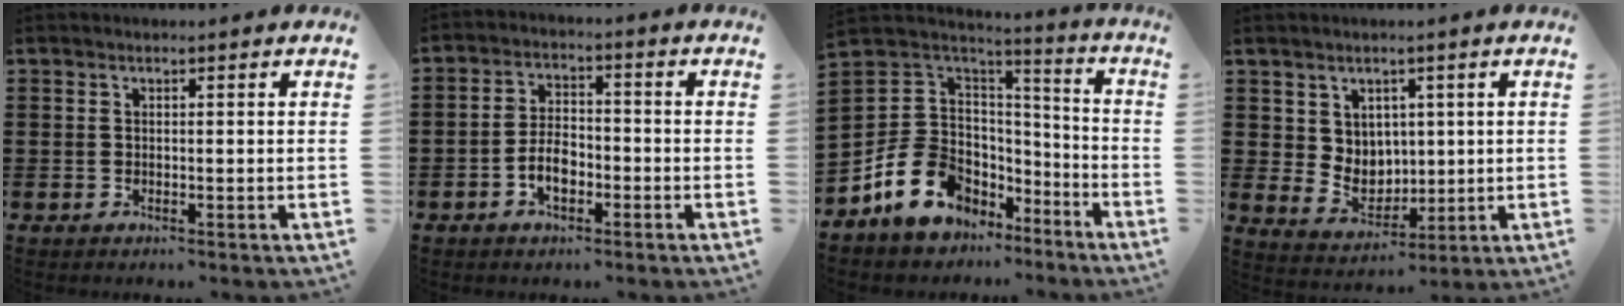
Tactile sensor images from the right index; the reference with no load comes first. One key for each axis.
{"total": 5.0, "fx": -2.0, "fy": 2.7, "fz": 3.7, "tx": -0.079, "ty": 0.004, "tz": -0.041}
{"total": 12.8, "fx": -6.4, "fy": 9.8, "fz": 5.1, "tx": -0.129, "ty": 0.021, "tz": -0.115}
{"total": 5.1, "fx": 2.8, "fy": 4.2, "fz": 0.7, "tx": -0.023, "ty": -0.005, "tz": 0.049}